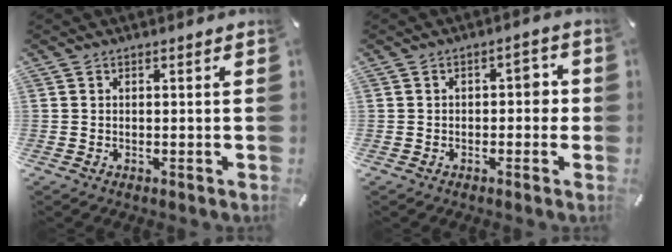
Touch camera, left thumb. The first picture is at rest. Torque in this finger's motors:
{"motor_torque": [-0.07, 0.82, 0.17, -0.14, 0.04]}